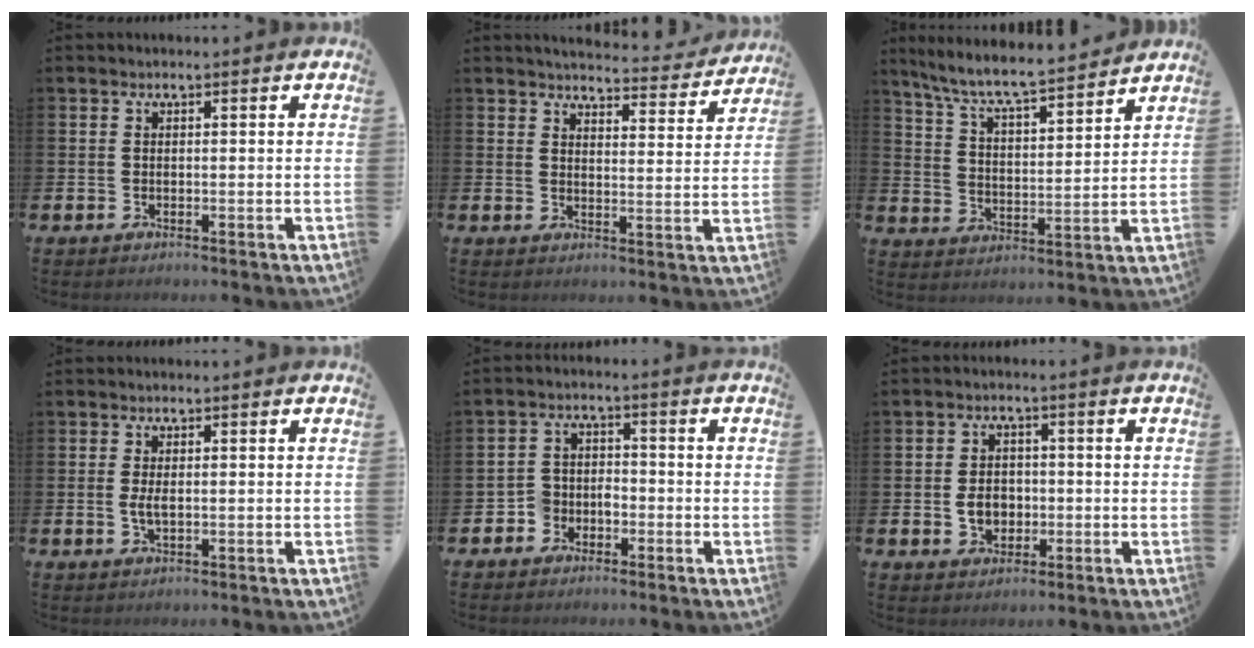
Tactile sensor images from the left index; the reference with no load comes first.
{"total": 4.5, "force": [4.4, 0.8, 0.5], "torque": [-0.014, -0.037, 0.071]}
{"total": 7.9, "force": [7.4, 0.6, 2.7], "torque": [-0.088, -0.051, 0.129]}
{"total": 1.8, "force": [0.1, 0.7, 1.7], "torque": [-0.025, 0.000, -0.002]}
{"total": 3.2, "force": [-2.2, 2.3, 0.2], "torque": [-0.015, 0.002, -0.050]}
{"total": 4.1, "force": [-0.7, 3.3, 2.4], "torque": [-0.030, -0.001, -0.020]}